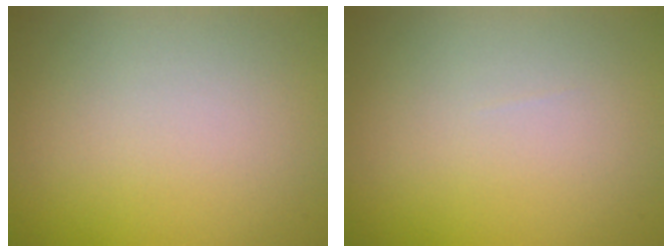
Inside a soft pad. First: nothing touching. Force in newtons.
{"total": 0.0}